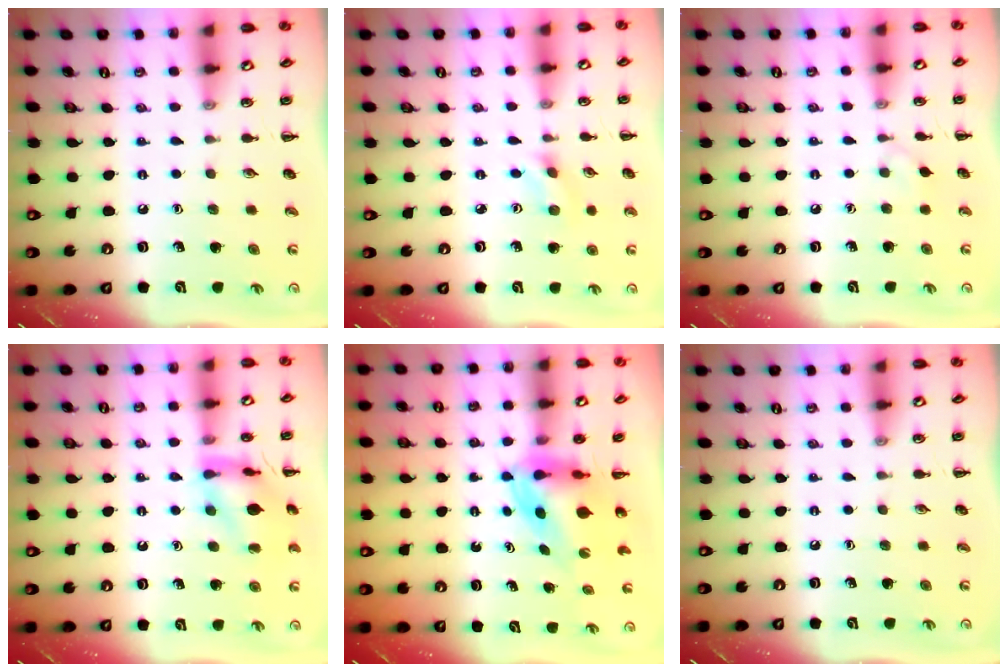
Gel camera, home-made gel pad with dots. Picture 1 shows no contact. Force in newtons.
{"total": 2.0, "press": 1.9, "slide": 0.8}
{"total": 2.9, "press": 2.6, "slide": 1.1}
{"total": 12.8, "press": 12.8, "slide": 0.6}
{"total": 5.7, "press": 5.7, "slide": 0.8}
{"total": 0.0}